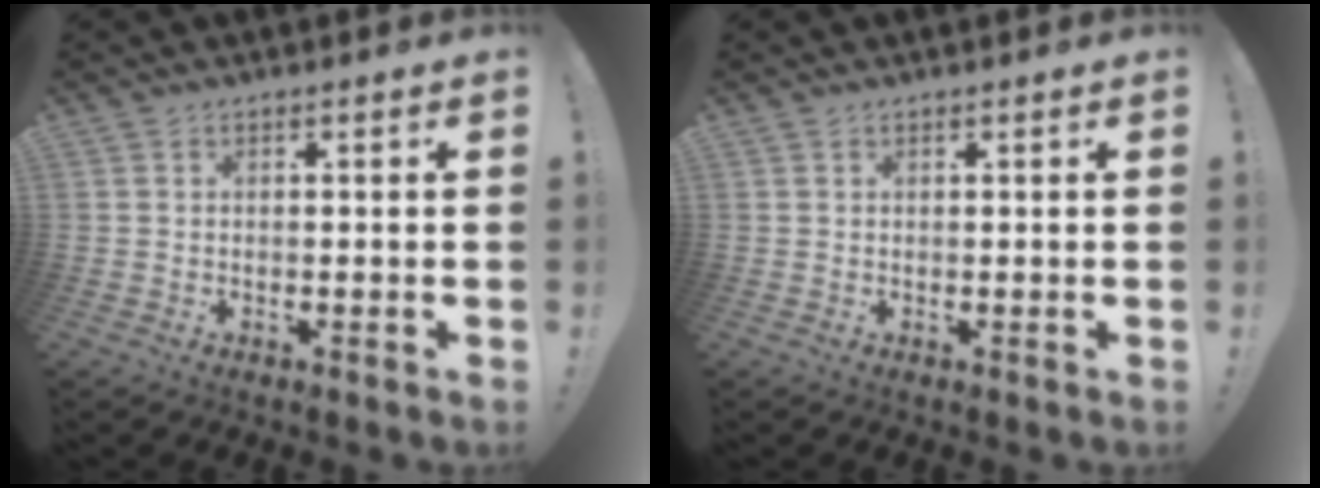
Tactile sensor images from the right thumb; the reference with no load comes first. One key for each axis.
{"total": 0.0}